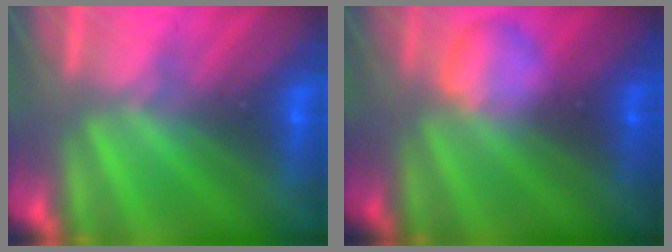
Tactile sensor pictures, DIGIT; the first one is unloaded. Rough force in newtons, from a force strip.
{"total": 2.3}